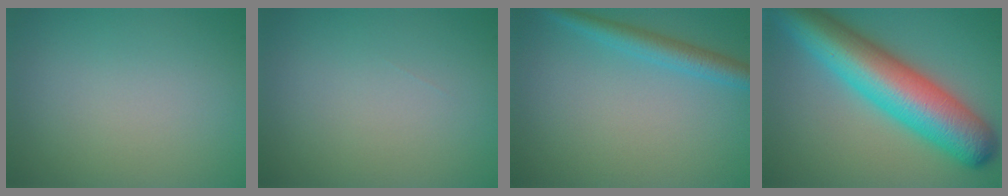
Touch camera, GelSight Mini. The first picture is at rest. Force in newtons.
{"total": 0.0}
{"total": 3.0, "press": 3.0, "slide": 0.0}
{"total": 11.7, "press": 11.7, "slide": 0.2}